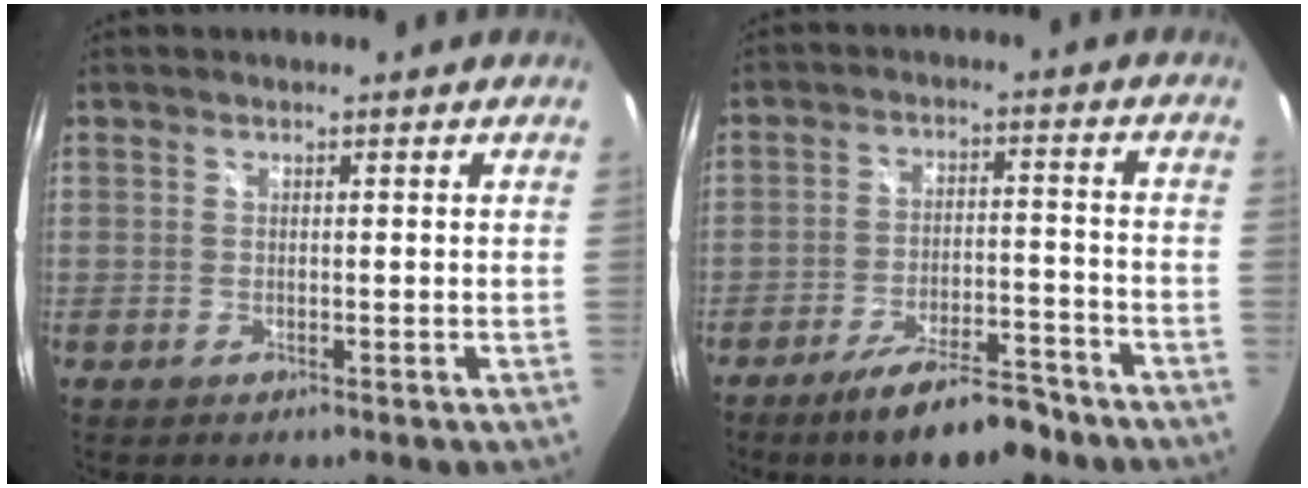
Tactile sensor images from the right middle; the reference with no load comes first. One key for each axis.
{"total": 11.2, "fx": -8.8, "fy": 2.8, "fz": 6.4, "tx": -0.117, "ty": 0.000, "tz": -0.134}